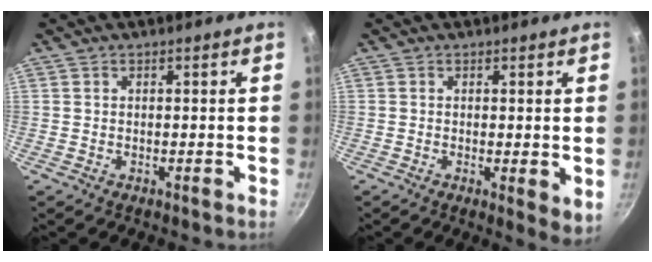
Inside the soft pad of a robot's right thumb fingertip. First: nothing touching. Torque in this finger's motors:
{"motor_torque": [-0.11, 0.07, -0.15, -0.07, 0.00]}